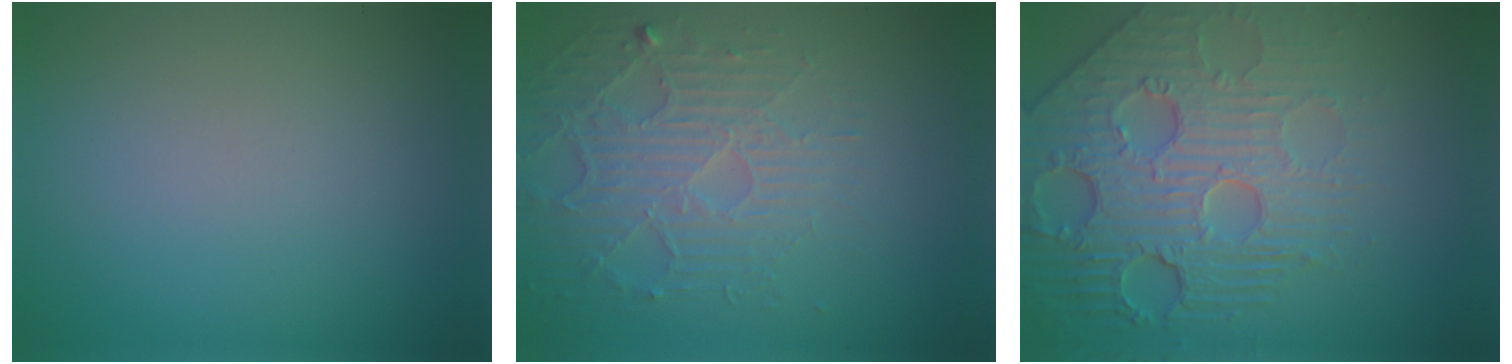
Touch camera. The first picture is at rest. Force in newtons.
{"total": 5.0, "press": 3.4, "slide": 3.6}
{"total": 8.6, "press": 5.9, "slide": 6.2}